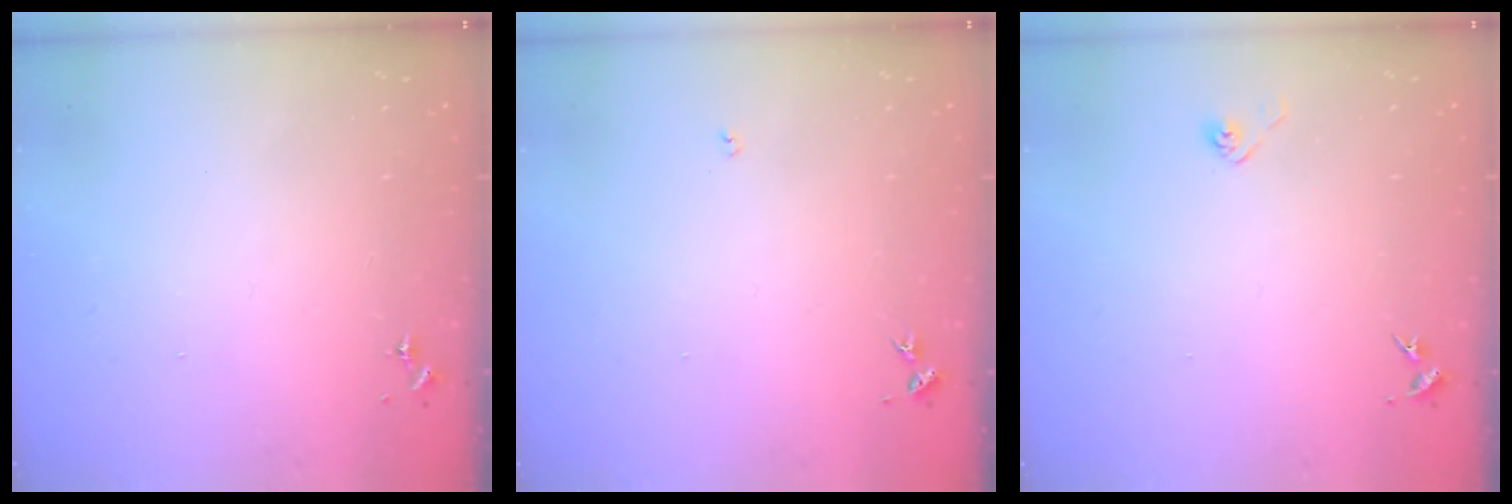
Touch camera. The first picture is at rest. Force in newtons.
{"total": 3.0, "press": 3.0, "slide": 0.4}
{"total": 2.9, "press": 2.8, "slide": 0.8}